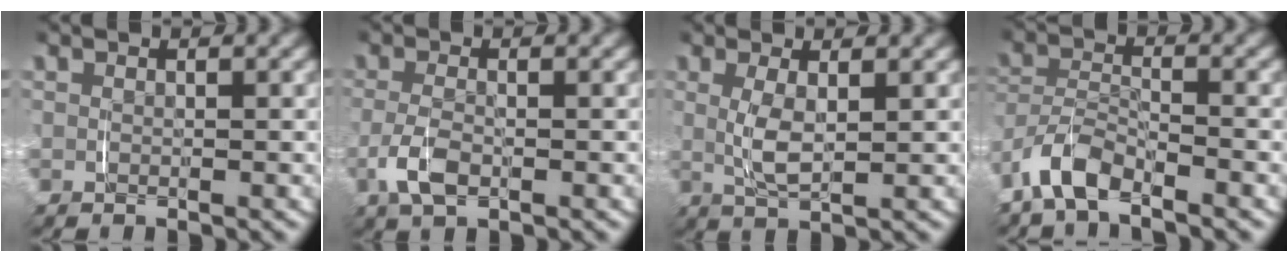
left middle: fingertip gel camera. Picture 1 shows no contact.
{"total": 2.5, "force": [-1.4, 0.8, 1.9], "torque": [-0.053, -0.013, -0.019]}
{"total": 2.8, "force": [0.3, 0.5, 2.7], "torque": [-0.054, -0.007, 0.010]}
{"total": 4.2, "force": [-3.9, 0.9, 1.1], "torque": [-0.026, -0.003, -0.076]}